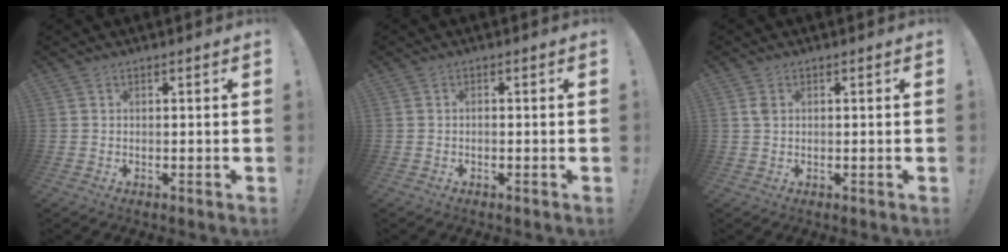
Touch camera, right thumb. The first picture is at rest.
{"total": 0.6, "force": [-0.5, 0.3, 0.3], "torque": [-0.014, 0.003, -0.008]}
{"total": 1.4, "force": [0.6, 1.0, 0.8], "torque": [-0.019, 0.003, 0.011]}